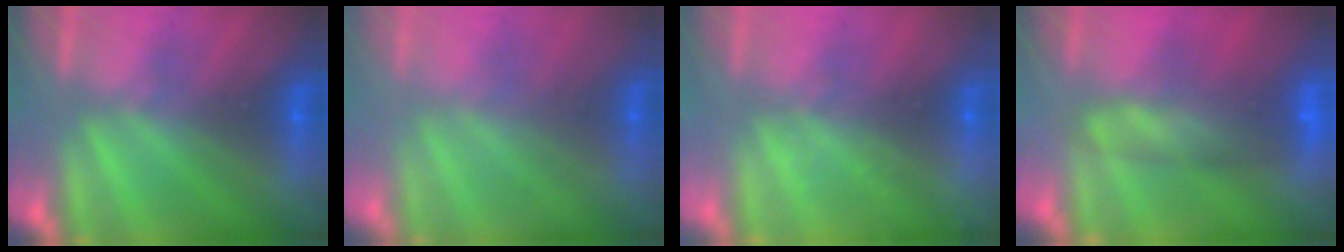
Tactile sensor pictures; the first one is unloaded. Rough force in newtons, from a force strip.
{"total": 2.4}
{"total": 2.3}
{"total": 8.1}